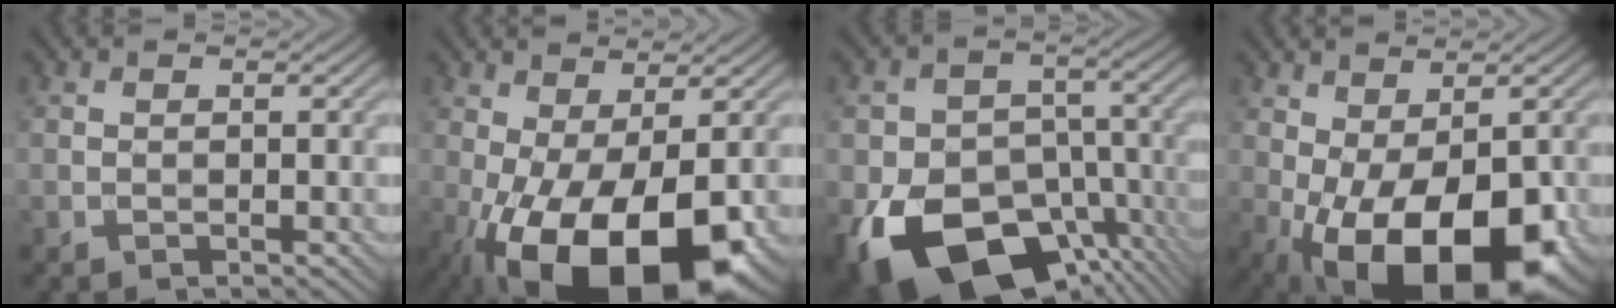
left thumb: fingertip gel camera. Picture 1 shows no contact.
{"total": 16.9, "force": [-6.5, 7.8, 13.5], "torque": [-0.259, -0.031, -0.084]}
{"total": 18.4, "force": [-9.4, 12.6, 9.5], "torque": [-0.189, -0.047, -0.138]}
{"total": 15.2, "force": [-4.7, 7.8, 12.1], "torque": [-0.203, -0.030, -0.054]}